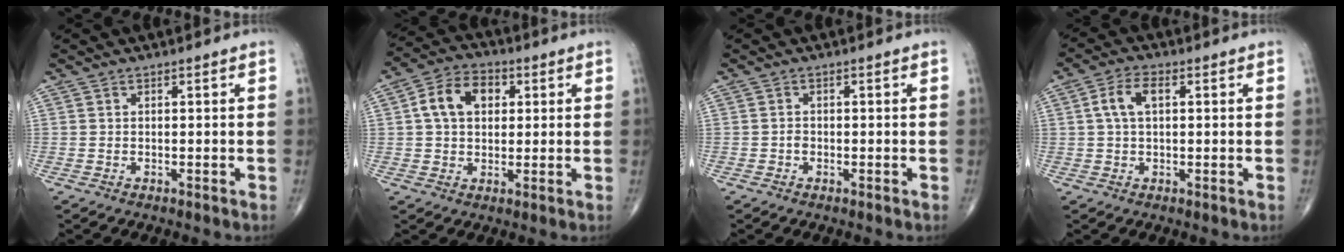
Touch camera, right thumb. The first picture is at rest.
{"total": 9.4, "force": [2.1, 6.7, 6.3], "torque": [-0.095, 0.014, 0.029]}
{"total": 0.5, "force": [-0.3, 0.4, 0.1], "torque": [0.001, 0.002, -0.008]}
{"total": 5.5, "force": [1.3, 2.8, 4.6], "torque": [-0.098, 0.013, 0.023]}